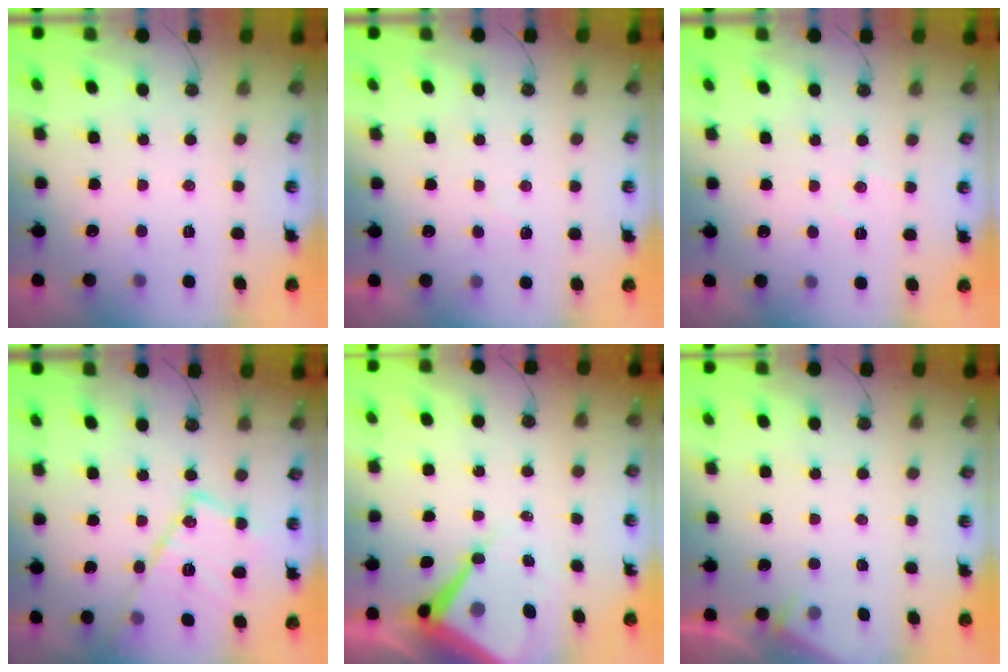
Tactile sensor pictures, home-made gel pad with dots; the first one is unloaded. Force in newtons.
{"total": 5.4, "press": 5.4, "slide": 0.7}
{"total": 5.3, "press": 5.3, "slide": 0.8}
{"total": 16.9, "press": 16.8, "slide": 1.0}
{"total": 10.0, "press": 9.9, "slide": 1.1}
{"total": 2.9, "press": 2.8, "slide": 0.5}